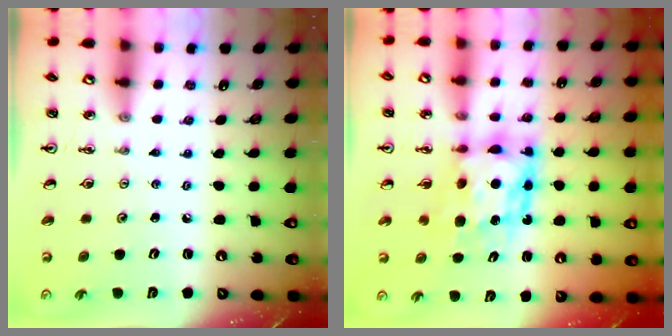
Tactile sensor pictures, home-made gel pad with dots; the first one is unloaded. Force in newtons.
{"total": 9.2, "press": 9.2, "slide": 0.7}